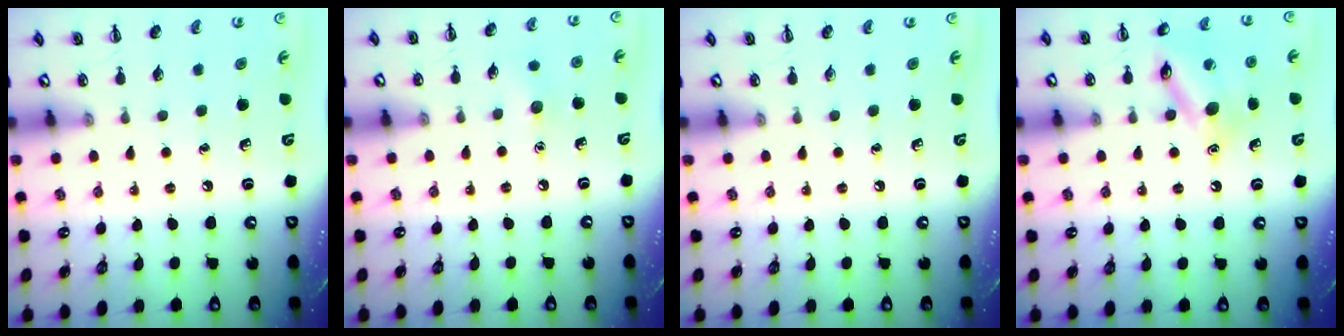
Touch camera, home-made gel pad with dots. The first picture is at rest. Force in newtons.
{"total": 4.8, "press": 4.6, "slide": 1.2}
{"total": 0.0}
{"total": 13.9, "press": 13.8, "slide": 1.3}